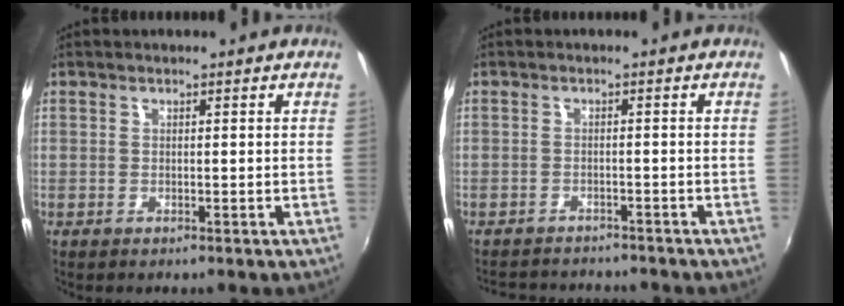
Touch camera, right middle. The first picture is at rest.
{"total": 8.2, "force": [-7.6, 2.0, 2.3], "torque": [-0.060, -0.008, -0.111]}